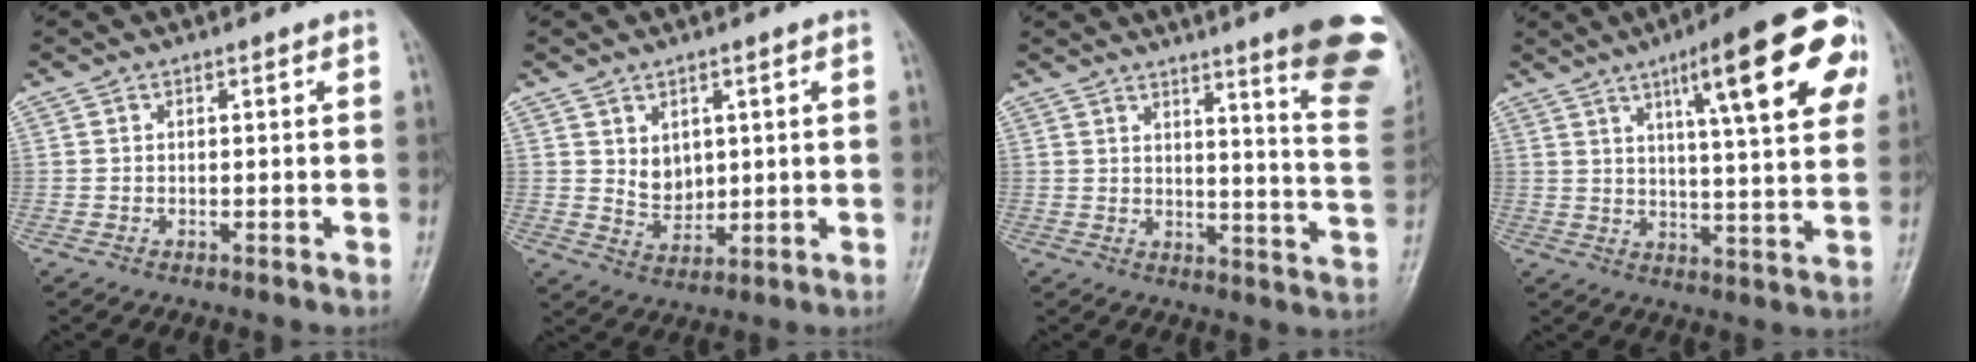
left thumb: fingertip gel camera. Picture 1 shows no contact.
{"total": 4.7, "force": [1.4, 3.6, 2.6], "torque": [-0.024, -0.017, 0.036]}
{"total": 18.6, "force": [12.1, 1.8, 14.0], "torque": [-0.146, -0.081, 0.140]}
{"total": 20.7, "force": [8.8, 4.4, 18.2], "torque": [-0.224, -0.009, 0.118]}